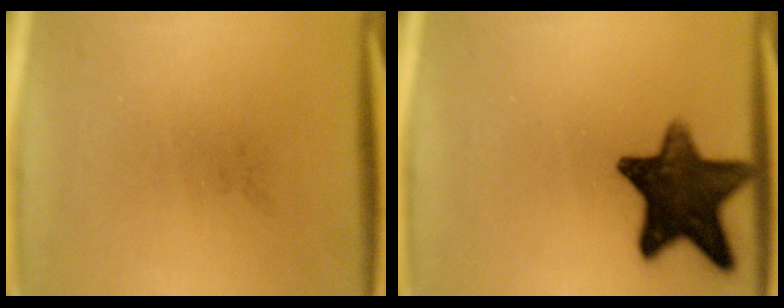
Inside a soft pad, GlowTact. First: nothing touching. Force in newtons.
{"total": 13.6}